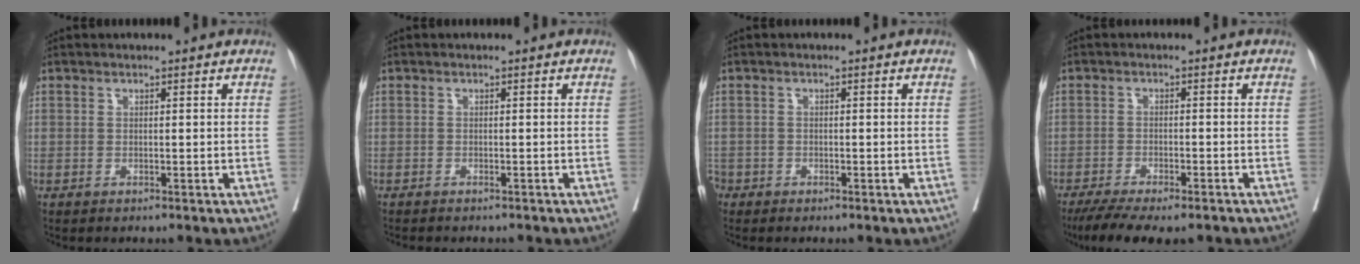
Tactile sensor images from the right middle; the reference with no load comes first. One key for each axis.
{"total": 2.7, "fx": -2.4, "fy": 0.4, "fz": 1.0, "tx": -0.021, "ty": -0.005, "tz": -0.030}
{"total": 2.2, "fx": -1.3, "fy": 1.8, "fz": 0.3, "tx": -0.006, "ty": 0.004, "tz": -0.030}
{"total": 11.1, "fx": -8.9, "fy": 2.8, "fz": 6.0, "tx": -0.093, "ty": -0.014, "tz": -0.133}